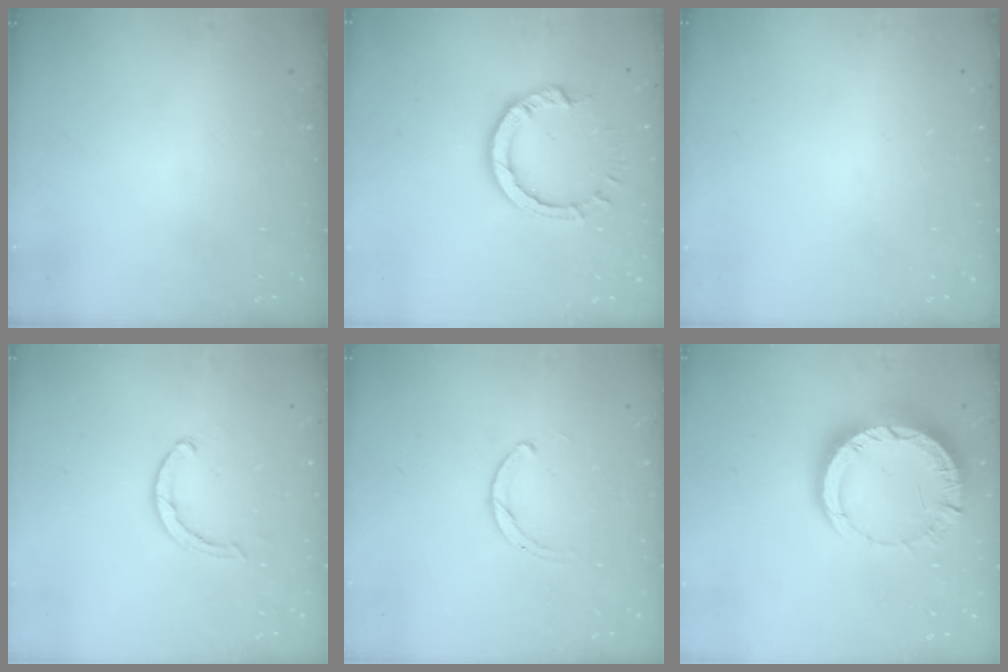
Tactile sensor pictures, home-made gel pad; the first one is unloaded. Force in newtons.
{"total": 7.8, "press": 7.7, "slide": 0.6}
{"total": 0.0}
{"total": 2.6, "press": 2.5, "slide": 0.4}
{"total": 1.8, "press": 1.8, "slide": 0.2}
{"total": 13.4, "press": 13.3, "slide": 1.4}